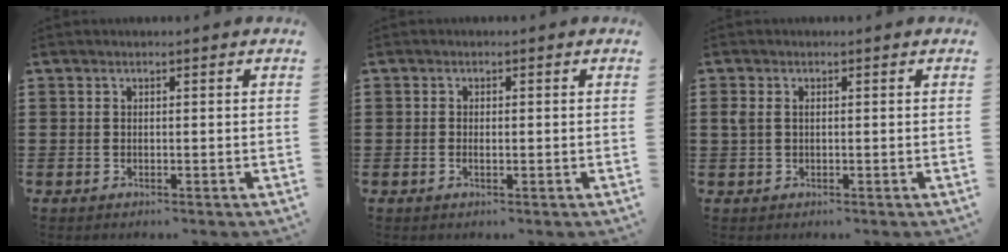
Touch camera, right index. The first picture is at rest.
{"total": 1.0, "force": [-0.2, 0.4, 0.8], "torque": [-0.017, 0.000, -0.003]}
{"total": 1.4, "force": [0.3, 0.9, 1.1], "torque": [-0.025, 0.006, 0.004]}